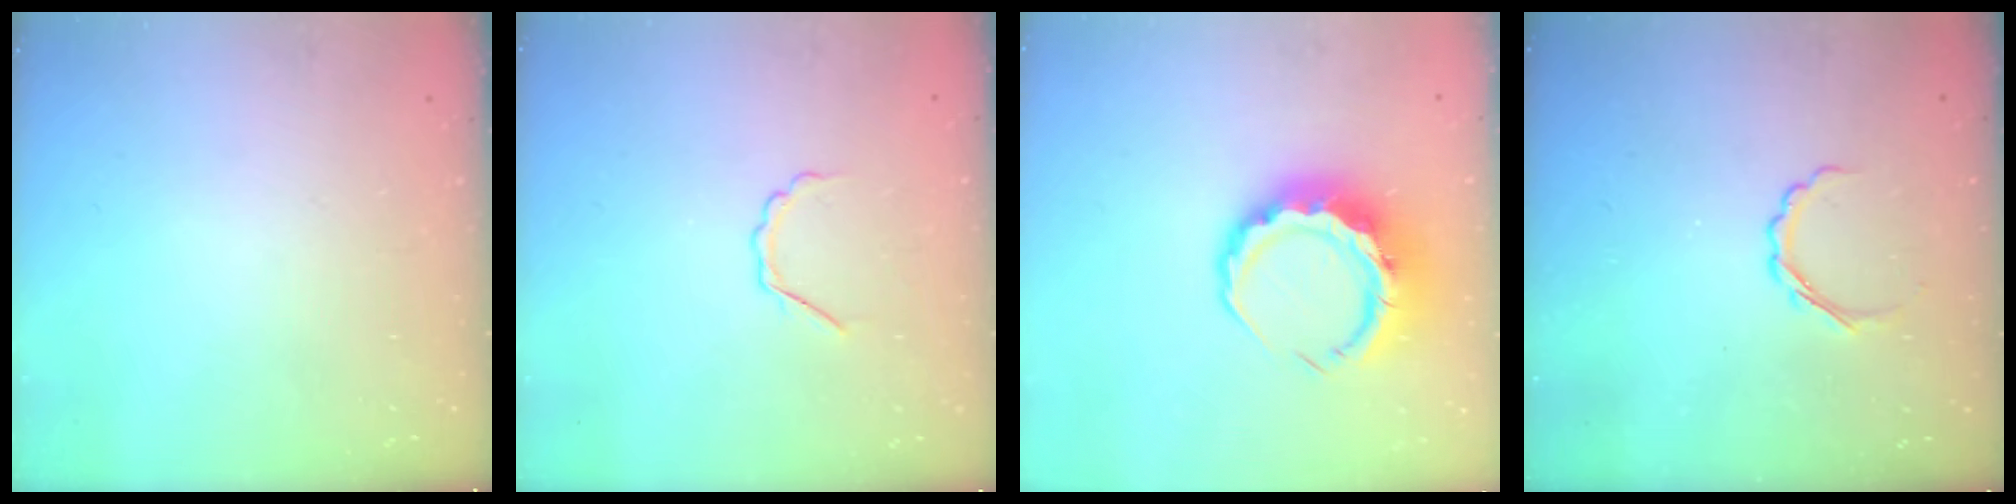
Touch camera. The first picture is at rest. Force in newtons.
{"total": 3.5, "press": 3.4, "slide": 0.7}
{"total": 9.3, "press": 9.1, "slide": 1.7}
{"total": 4.4, "press": 4.2, "slide": 1.1}